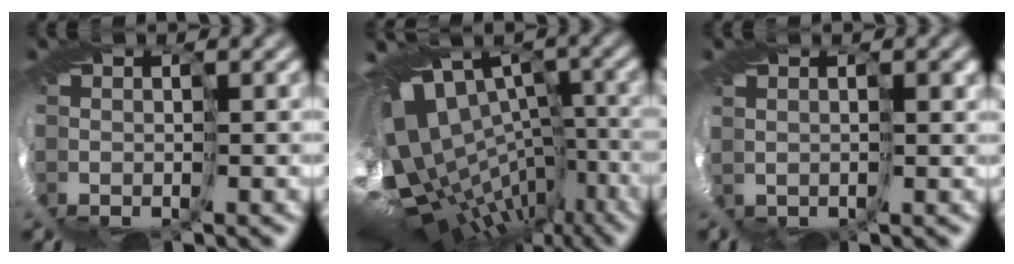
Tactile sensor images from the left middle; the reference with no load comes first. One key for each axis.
{"total": 13.6, "fx": -3.0, "fy": 8.8, "fz": 9.9, "tx": -0.186, "ty": 0.023, "tz": 0.002}
{"total": 0.7, "fx": 0.6, "fy": 0.1, "fz": 0.2, "tx": 0.000, "ty": 0.011, "tz": 0.016}